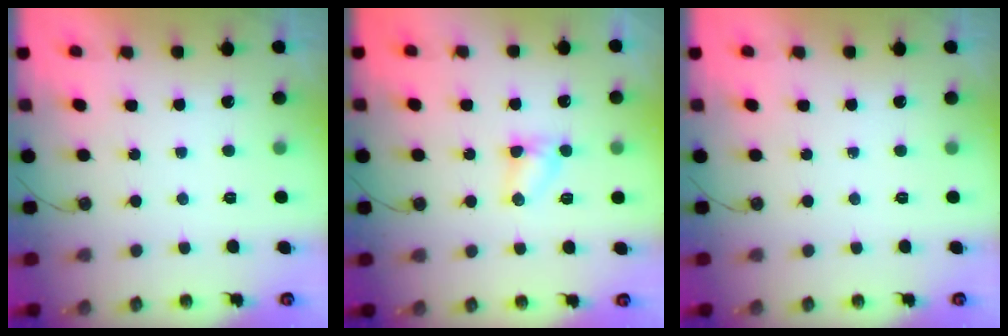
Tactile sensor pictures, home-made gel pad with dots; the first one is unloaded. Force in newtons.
{"total": 4.2, "press": 4.2, "slide": 0.5}
{"total": 0.0}